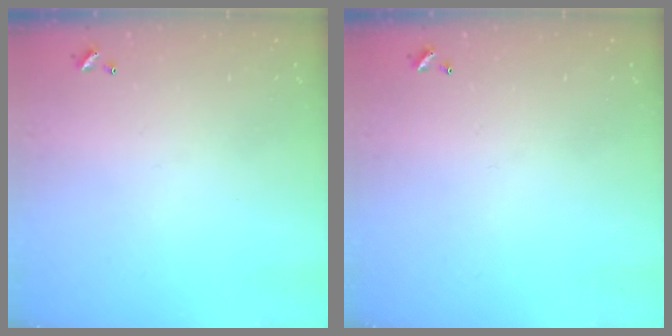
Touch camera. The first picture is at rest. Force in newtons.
{"total": 0.0}